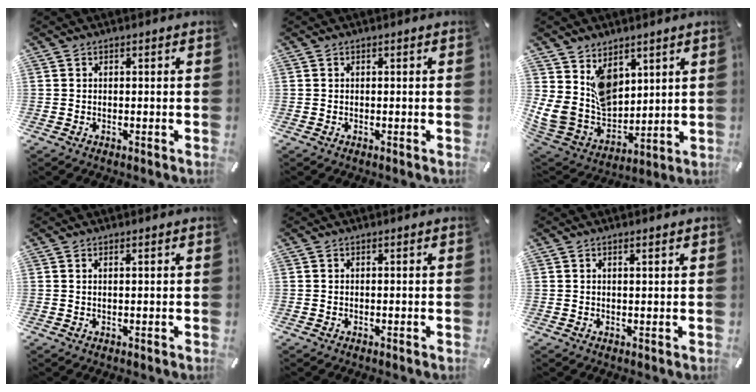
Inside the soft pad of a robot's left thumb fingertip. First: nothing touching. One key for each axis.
{"total": 0.0}
{"total": 13.6, "fx": 5.6, "fy": 11.0, "fz": 5.8, "tx": -0.126, "ty": -0.057, "tz": 0.113}
{"total": 0.7, "fx": 0.4, "fy": 0.0, "fz": 0.6, "tx": -0.010, "ty": 0.000, "tz": 0.006}
{"total": 0.0}
{"total": 1.1, "fx": 0.7, "fy": 0.2, "fz": 0.8, "tx": -0.016, "ty": -0.001, "tz": 0.012}